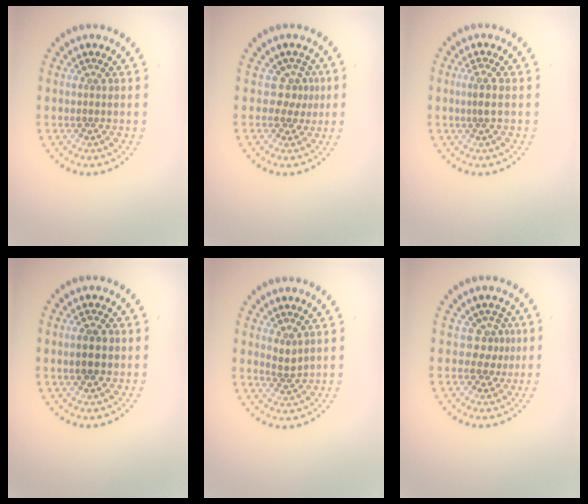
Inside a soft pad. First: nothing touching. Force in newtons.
{"total": 2.0, "press": 1.3, "slide": 1.5}
{"total": 1.6, "press": 1.2, "slide": 1.0}
{"total": 2.9, "press": 2.9, "slide": 0.1}
{"total": 1.2, "press": 0.9, "slide": 0.8}
{"total": 2.2, "press": 1.5, "slide": 1.6}